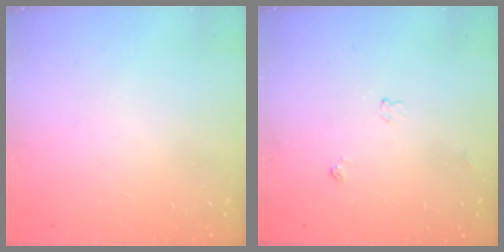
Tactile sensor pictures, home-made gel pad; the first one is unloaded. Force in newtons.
{"total": 4.0, "press": 3.9, "slide": 0.6}